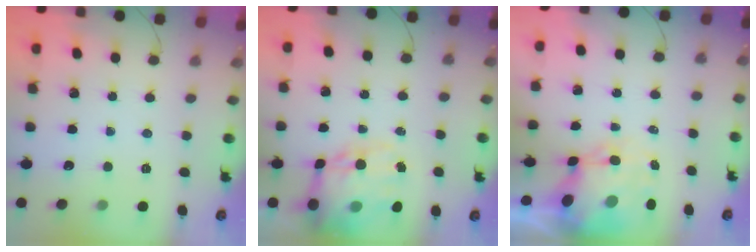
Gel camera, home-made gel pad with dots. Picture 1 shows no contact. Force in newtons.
{"total": 18.9, "press": 18.4, "slide": 4.2}
{"total": 10.0, "press": 9.6, "slide": 2.9}